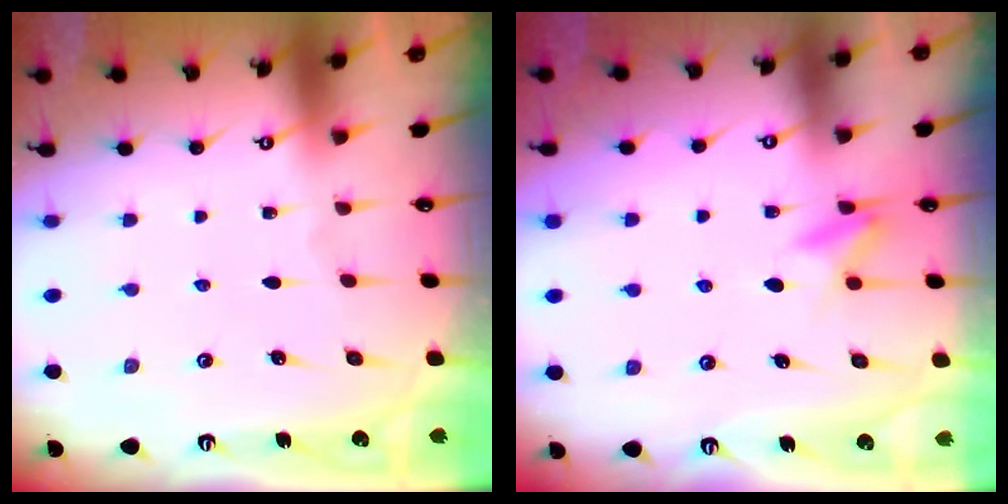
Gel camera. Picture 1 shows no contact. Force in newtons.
{"total": 9.0, "press": 9.0, "slide": 1.1}